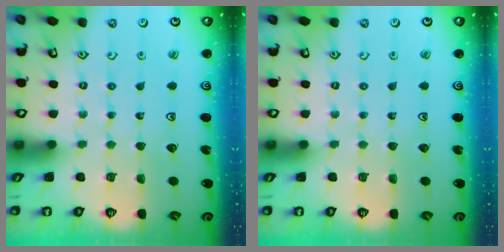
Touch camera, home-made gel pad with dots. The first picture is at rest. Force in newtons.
{"total": 0.0}